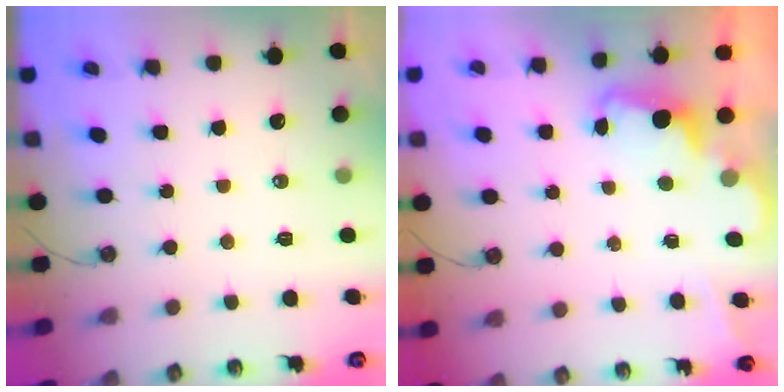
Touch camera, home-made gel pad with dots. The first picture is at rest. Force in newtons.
{"total": 2.4, "press": 2.3, "slide": 0.5}